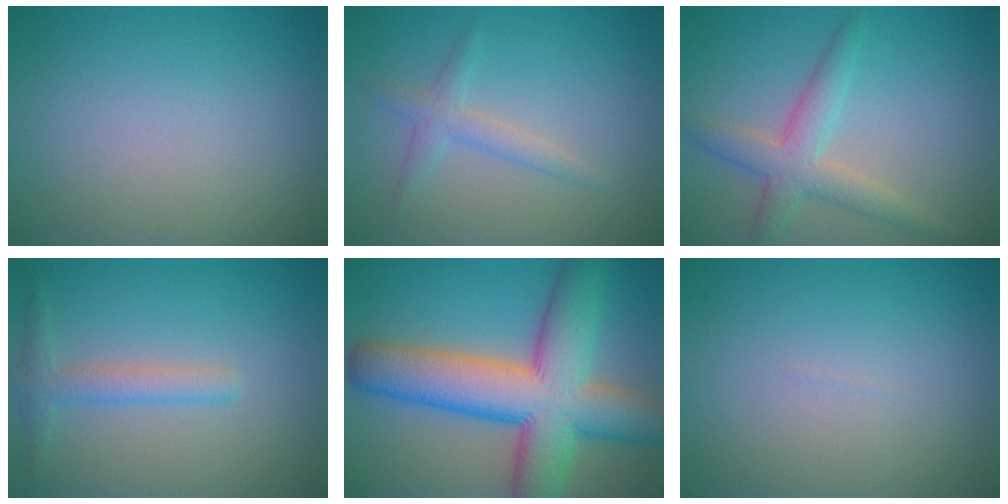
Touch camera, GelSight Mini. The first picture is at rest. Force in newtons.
{"total": 2.0, "press": 2.0, "slide": 0.0}
{"total": 3.9, "press": 3.8, "slide": 0.3}
{"total": 2.2, "press": 2.2, "slide": 0.1}
{"total": 12.6, "press": 12.6, "slide": 0.6}
{"total": 0.0}